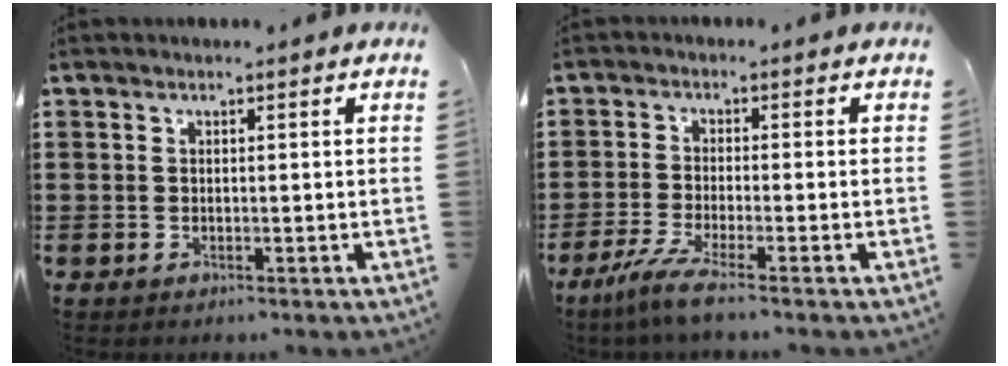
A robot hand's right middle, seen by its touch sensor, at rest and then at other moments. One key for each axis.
{"total": 3.5, "fx": -2.2, "fy": 0.0, "fz": 2.7, "tx": -0.068, "ty": -0.015, "tz": -0.044}